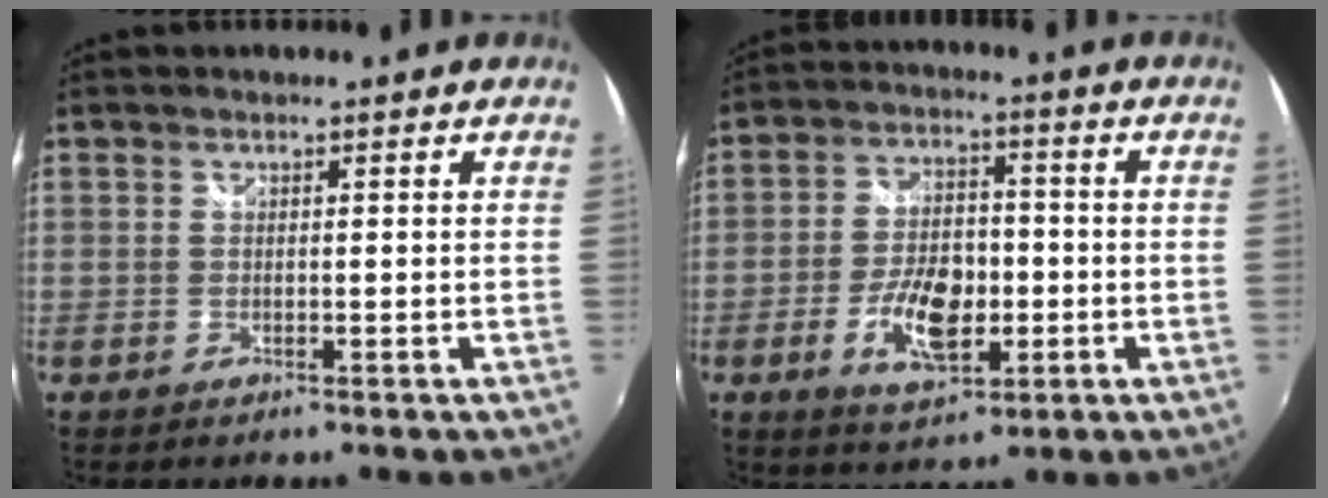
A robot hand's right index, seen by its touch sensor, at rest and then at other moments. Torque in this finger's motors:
{"motor_torque": [0.36, 0.00, 0.27, 0.11]}